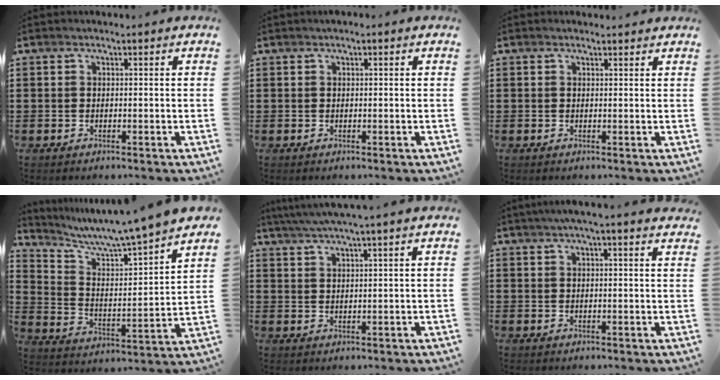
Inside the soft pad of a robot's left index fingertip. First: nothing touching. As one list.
[{"total": 0.0}, {"total": 0.7, "force": [0.6, 0.2, 0.2], "torque": [-0.004, 0.001, 0.013]}, {"total": 7.2, "force": [6.5, -1.4, 2.7], "torque": [-0.079, -0.060, 0.101]}, {"total": 4.1, "force": [3.5, -0.7, 2.0], "torque": [-0.048, -0.008, 0.061]}, {"total": 3.3, "force": [2.7, -0.3, 1.8], "torque": [-0.044, 0.001, 0.049]}]